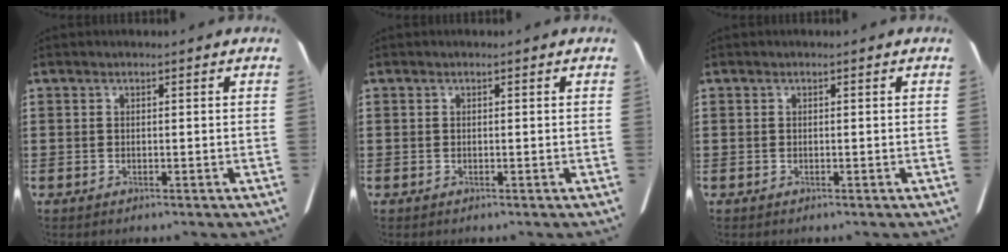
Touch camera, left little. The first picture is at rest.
{"total": 0.0}
{"total": 0.0}